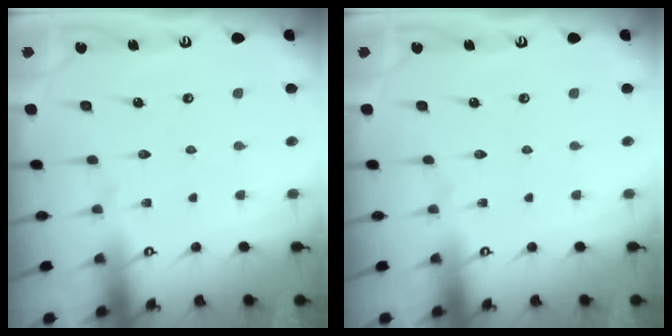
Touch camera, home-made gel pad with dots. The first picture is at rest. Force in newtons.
{"total": 0.0}